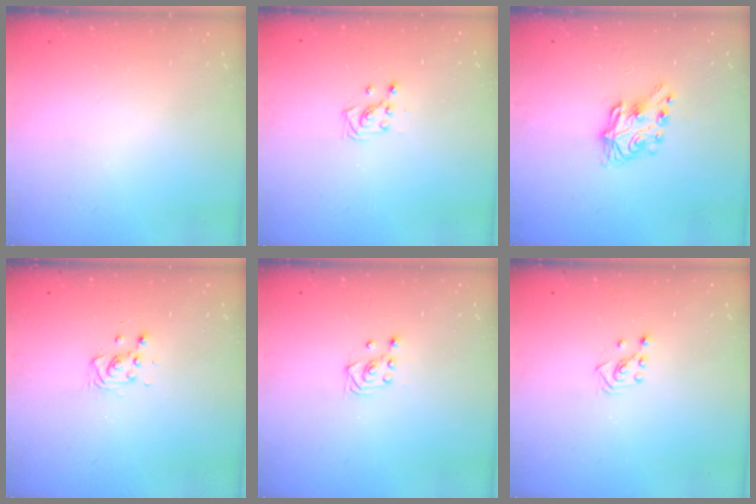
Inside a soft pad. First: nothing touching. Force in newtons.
{"total": 3.3, "press": 3.2, "slide": 0.5}
{"total": 7.2, "press": 7.2, "slide": 0.4}
{"total": 5.4, "press": 5.3, "slide": 1.2}
{"total": 3.0, "press": 2.6, "slide": 1.5}
{"total": 2.3, "press": 2.2, "slide": 0.7}